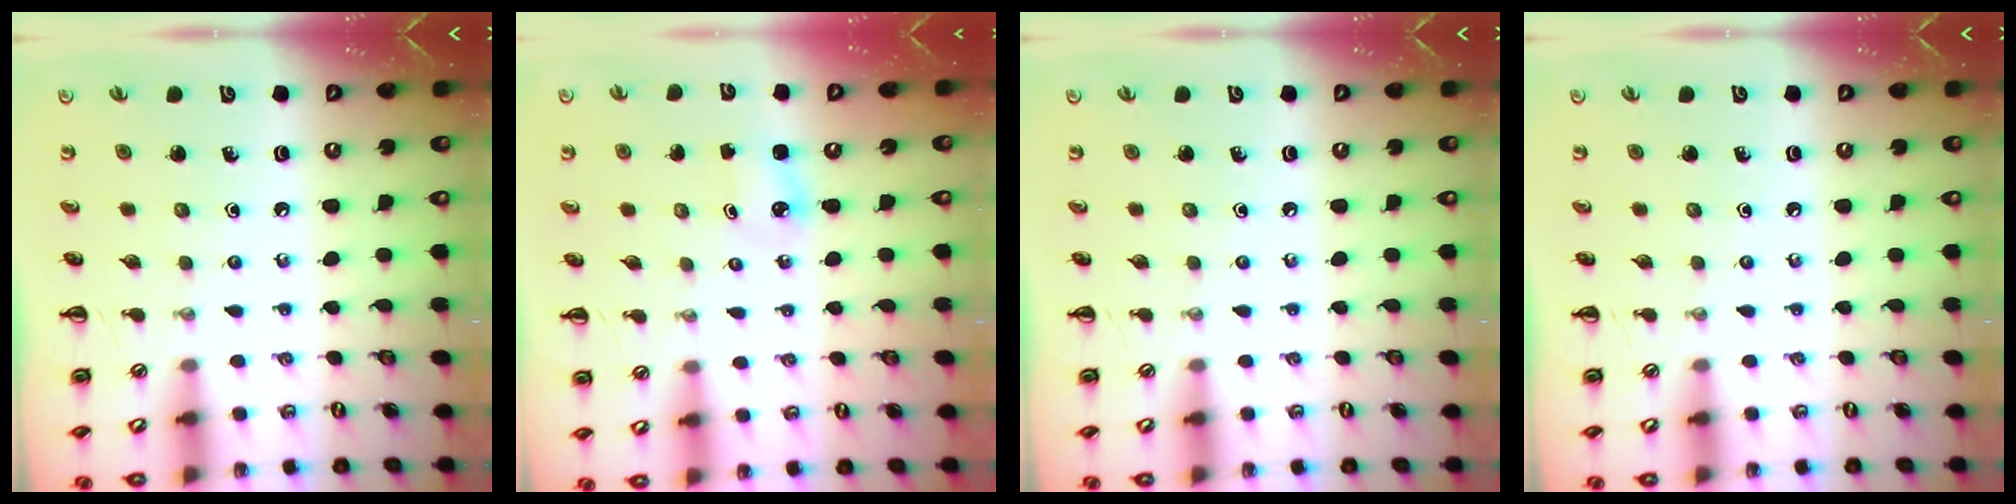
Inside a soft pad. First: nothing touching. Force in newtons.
{"total": 1.5, "press": 1.5, "slide": 0.3}
{"total": 0.0}
{"total": 0.0}